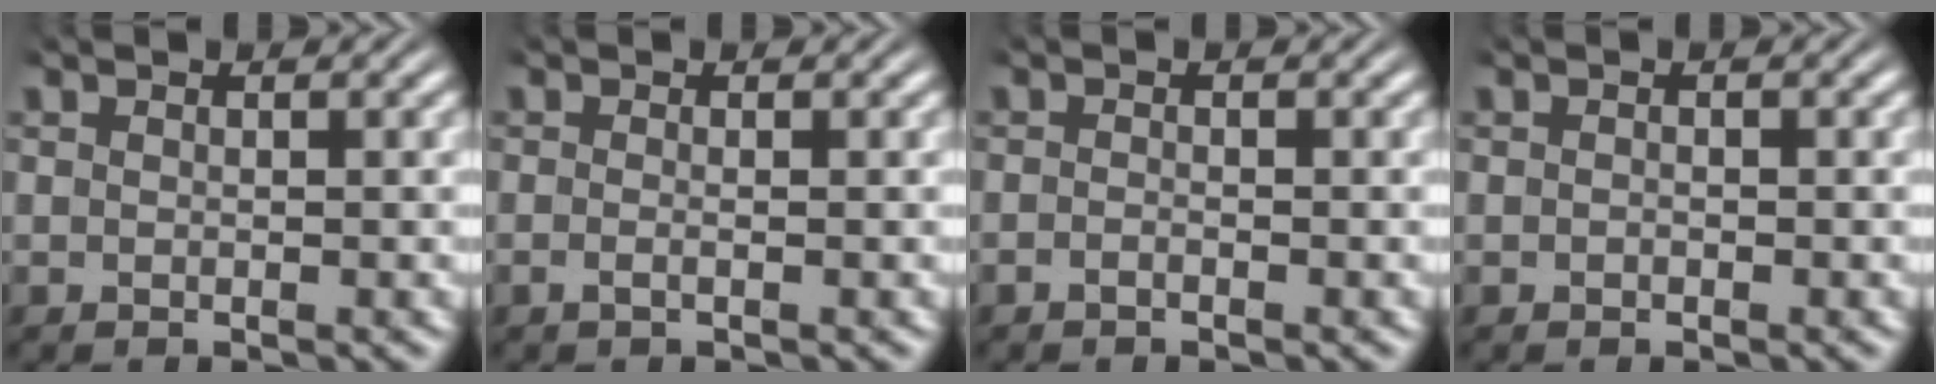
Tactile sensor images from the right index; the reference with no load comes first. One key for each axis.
{"total": 0.9, "fx": -0.7, "fy": 0.1, "fz": 0.6, "tx": -0.020, "ty": -0.008, "tz": -0.011}
{"total": 0.8, "fx": -0.8, "fy": 0.1, "fz": 0.2, "tx": -0.006, "ty": -0.003, "tz": -0.016}
{"total": 0.0}